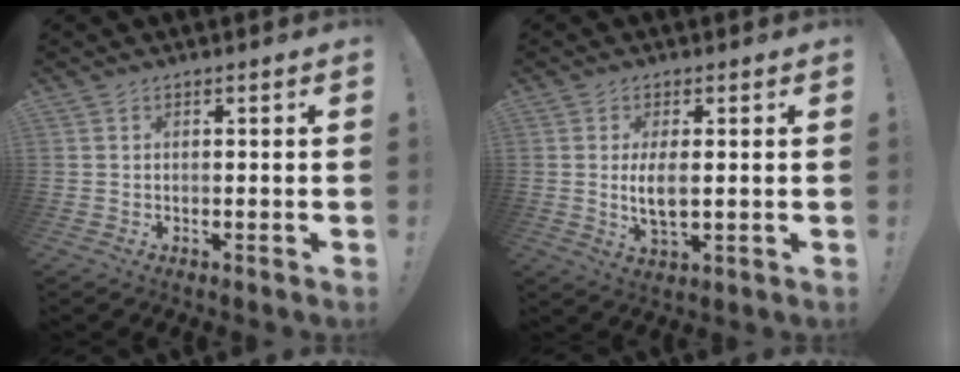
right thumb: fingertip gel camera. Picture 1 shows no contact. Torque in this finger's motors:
{"motor_torque": [0.11, 0.13, 0.29, -0.17, 0.05]}